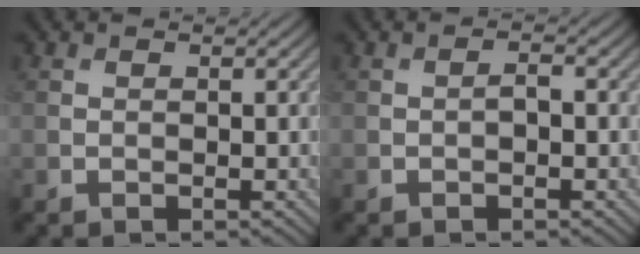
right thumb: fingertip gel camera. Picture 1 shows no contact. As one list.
[{"total": 1.1, "force": [-0.3, 0.5, 0.9], "torque": [-0.017, 0.004, -0.006]}]